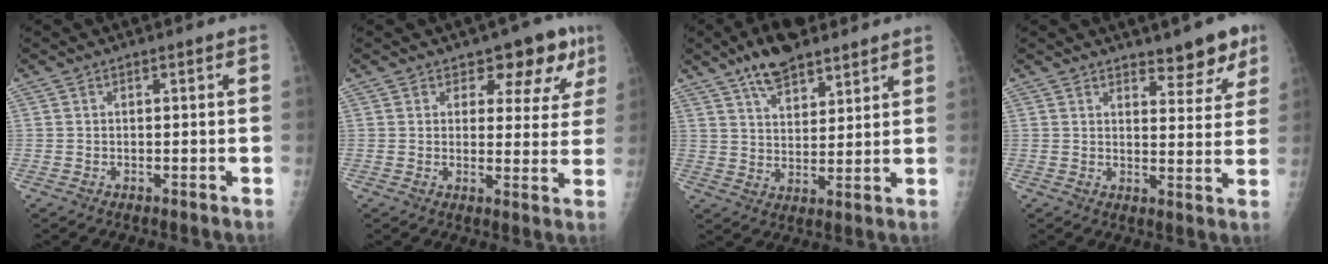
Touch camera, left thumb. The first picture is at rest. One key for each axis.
{"total": 8.5, "fx": 5.4, "fy": 4.8, "fz": 4.5, "tx": -0.011, "ty": -0.023, "tz": 0.061}
{"total": 10.6, "fx": 7.7, "fy": 4.5, "fz": 5.7, "tx": -0.072, "ty": -0.032, "tz": 0.132}
{"total": 6.4, "fx": 5.0, "fy": 2.3, "fz": 3.2, "tx": -0.004, "ty": -0.032, "tz": 0.066}